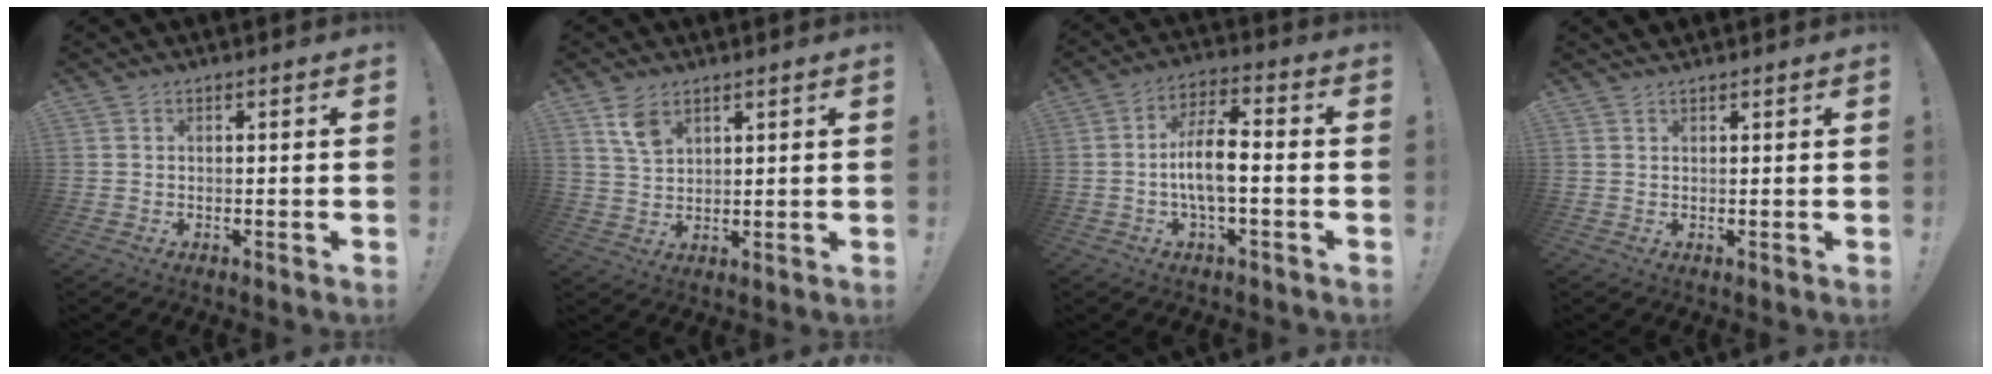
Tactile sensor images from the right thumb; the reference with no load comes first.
{"total": 6.2, "force": [3.7, 3.4, 3.5], "torque": [-0.057, -0.017, 0.071]}
{"total": 10.1, "force": [-2.1, 3.6, 9.2], "torque": [-0.174, 0.006, -0.041]}
{"total": 1.1, "force": [1.1, 0.3, -0.1], "torque": [0.005, -0.001, 0.020]}